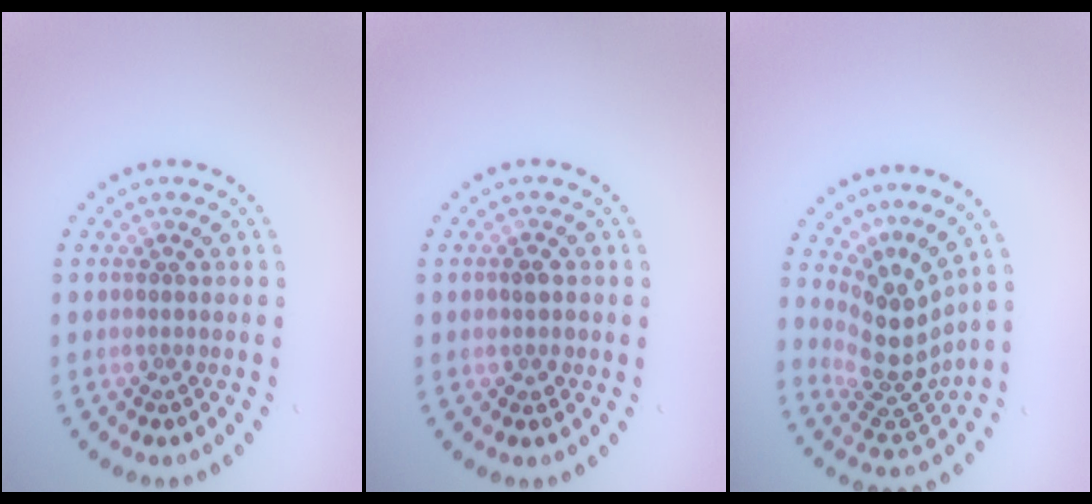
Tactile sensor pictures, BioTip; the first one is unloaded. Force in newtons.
{"total": 1.3, "press": 1.3, "slide": 0.2}
{"total": 4.4, "press": 3.1, "slide": 3.1}